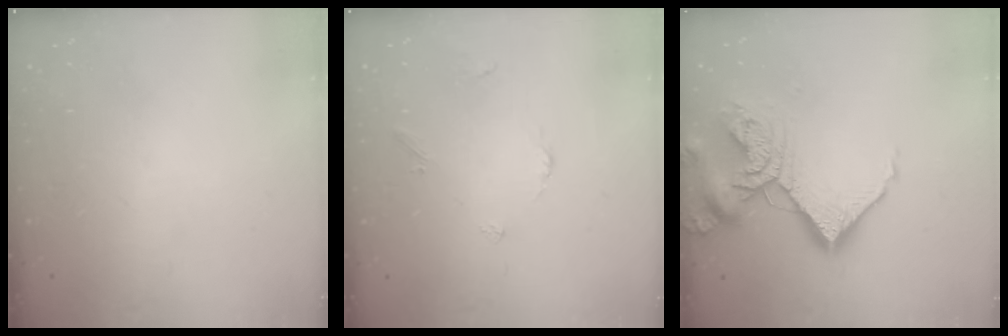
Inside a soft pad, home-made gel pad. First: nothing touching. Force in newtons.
{"total": 2.9, "press": 2.9, "slide": 0.5}
{"total": 14.7, "press": 14.6, "slide": 1.6}